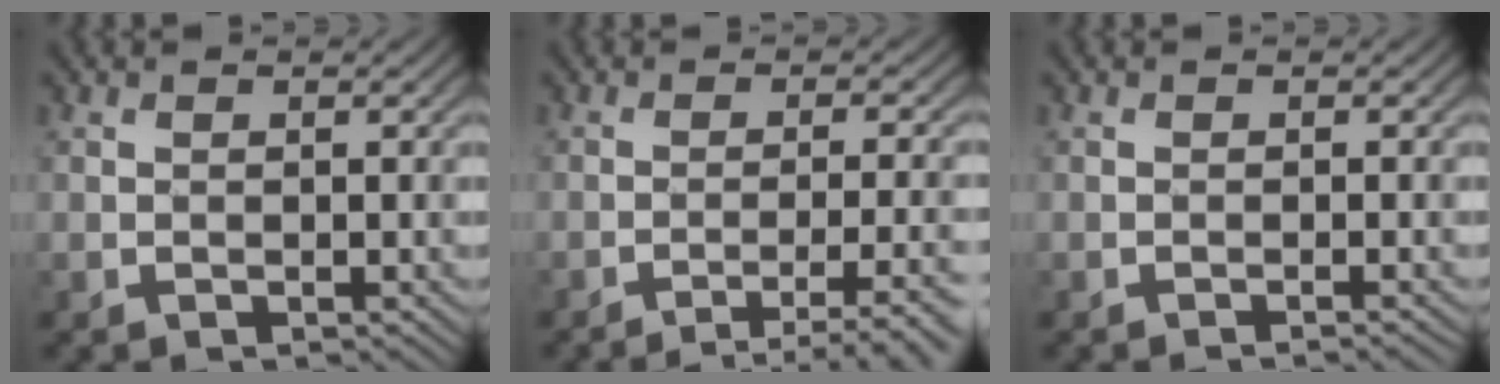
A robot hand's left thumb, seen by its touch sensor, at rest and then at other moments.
{"total": 6.7, "force": [-3.8, 1.2, 5.3], "torque": [-0.079, 0.006, -0.056]}
{"total": 0.9, "force": [-0.6, 0.2, 0.7], "torque": [-0.001, 0.002, -0.018]}